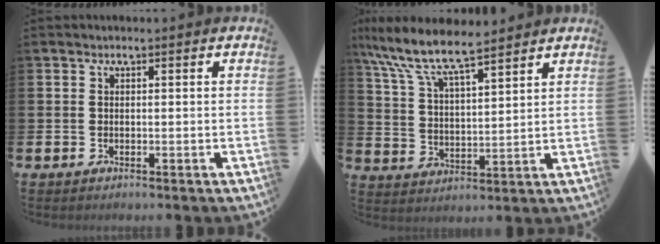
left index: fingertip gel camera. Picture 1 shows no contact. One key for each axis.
{"total": 8.8, "fx": 7.9, "fy": 1.6, "fz": 3.5, "tx": -0.109, "ty": -0.040, "tz": 0.141}